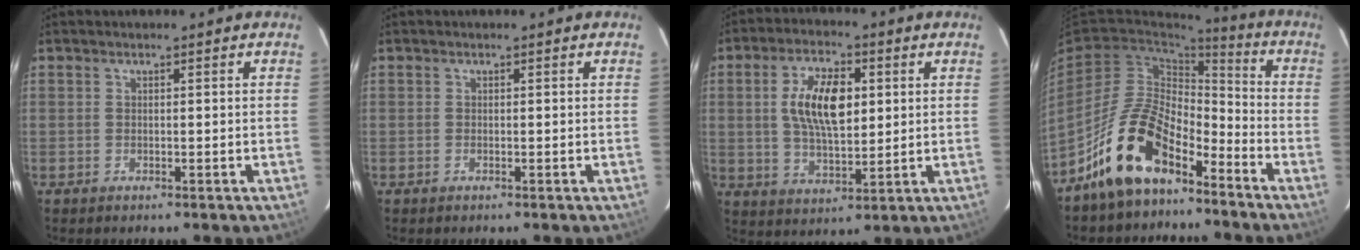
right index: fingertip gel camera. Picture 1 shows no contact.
{"total": 0.0}
{"total": 11.3, "force": [2.2, 5.2, 9.8], "torque": [-0.184, 0.010, 0.043]}
{"total": 14.4, "force": [-9.9, 6.4, 8.3], "torque": [-0.160, 0.027, -0.177]}